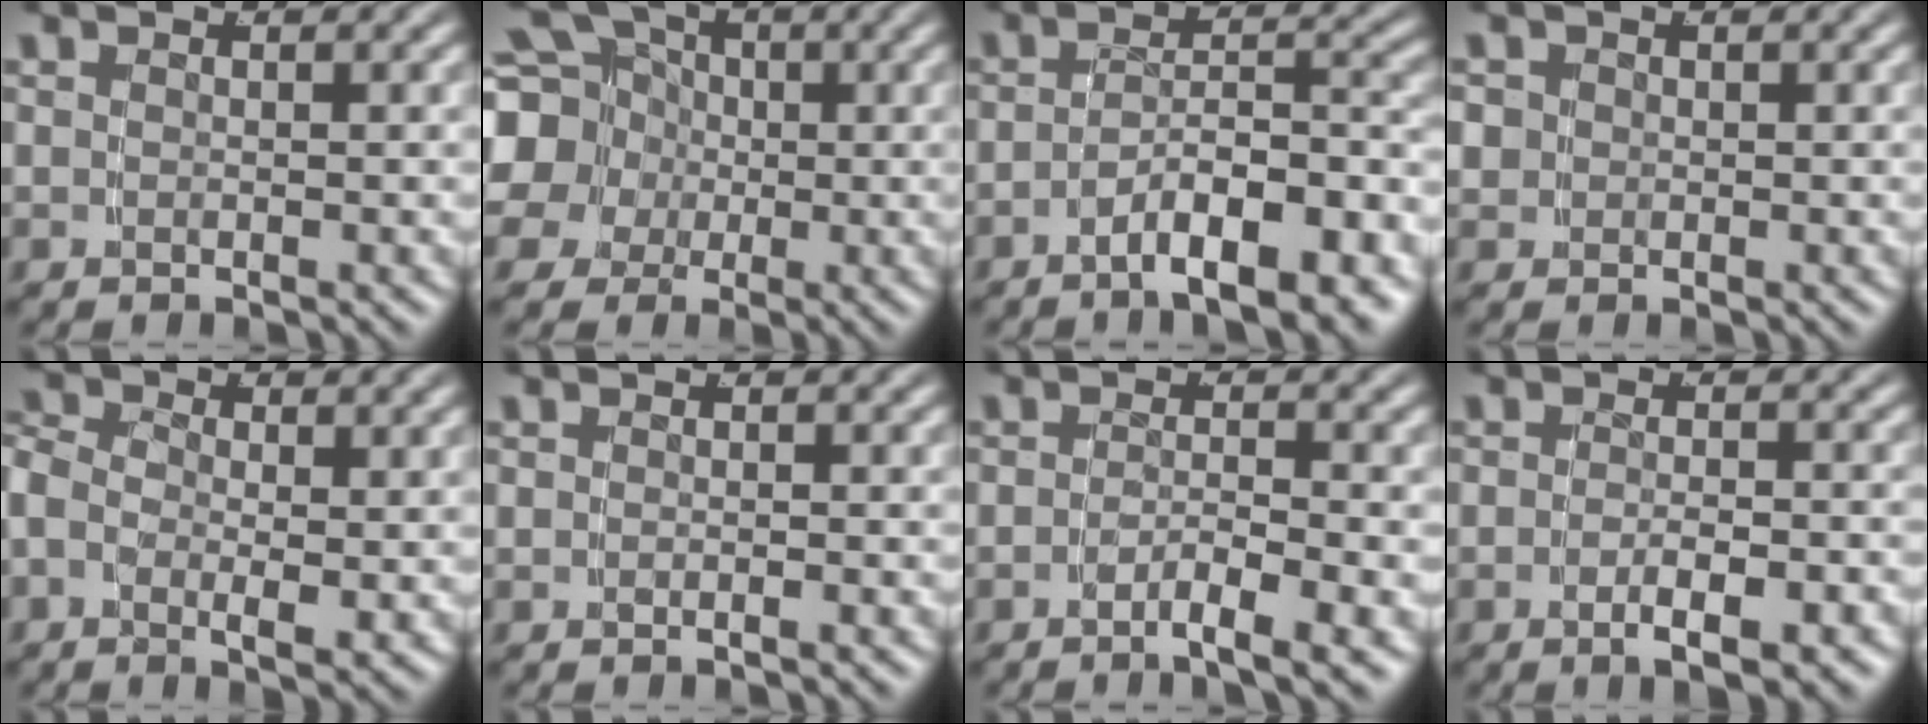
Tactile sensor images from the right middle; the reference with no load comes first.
{"total": 9.8, "force": [-0.1, 8.9, 4.1], "torque": [-0.100, -0.034, -0.002]}
{"total": 7.3, "force": [-5.5, 2.2, 4.2], "torque": [-0.044, -0.008, -0.082]}
{"total": 1.9, "force": [0.0, 1.8, 0.6], "torque": [-0.023, -0.012, 0.005]}
{"total": 4.0, "force": [0.0, 2.7, 3.0], "torque": [-0.070, -0.012, -0.003]}
{"total": 0.5, "force": [-0.4, -0.3, 0.1], "torque": [-0.001, 0.000, -0.006]}
{"total": 2.9, "force": [-2.2, -0.1, 2.0], "torque": [-0.033, -0.008, -0.036]}
{"total": 3.1, "force": [-2.1, 0.2, 2.3], "torque": [-0.035, -0.002, -0.032]}